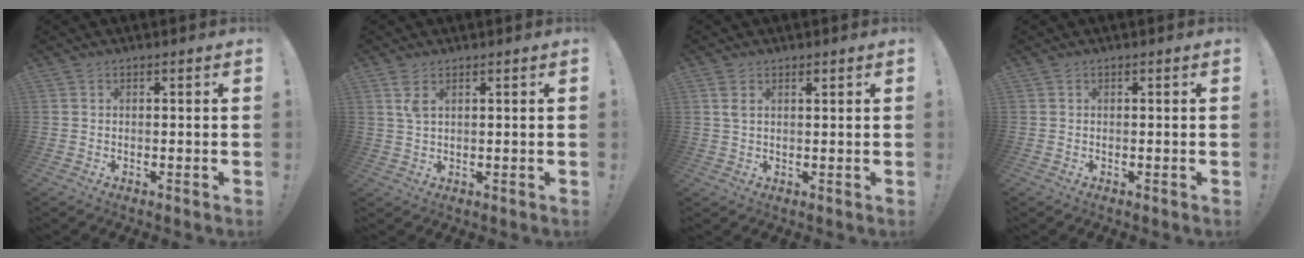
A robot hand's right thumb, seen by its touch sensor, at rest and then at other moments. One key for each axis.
{"total": 3.4, "fx": 1.7, "fy": 1.4, "fz": 2.6, "tx": -0.053, "ty": -0.001, "tz": 0.030}
{"total": 2.3, "fx": 1.3, "fy": 1.1, "fz": 1.5, "tx": -0.030, "ty": 0.000, "tz": 0.022}
{"total": 0.0}